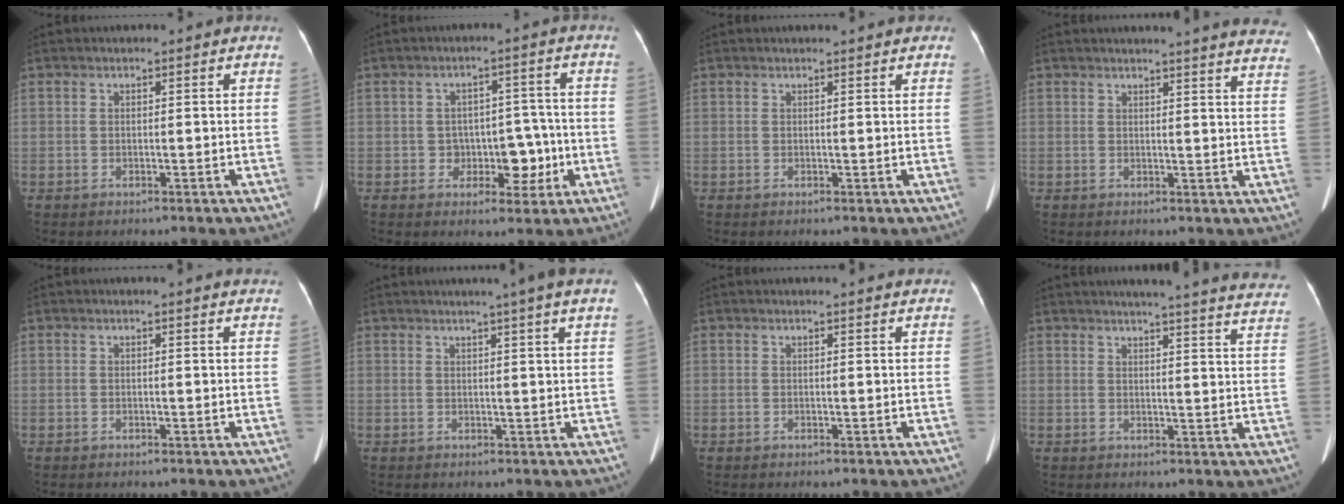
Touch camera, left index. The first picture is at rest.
{"total": 5.7, "force": [-1.6, 4.2, 3.5], "torque": [-0.035, 0.023, -0.015]}
{"total": 3.8, "force": [3.5, 0.6, 1.5], "torque": [-0.019, 0.015, 0.030]}
{"total": 18.2, "force": [17.3, 0.9, 5.6], "torque": [-0.057, -0.073, 0.177]}
{"total": 5.0, "force": [4.9, 0.3, 1.0], "torque": [-0.007, 0.000, 0.033]}
{"total": 6.2, "force": [5.0, -1.4, 3.4], "torque": [-0.040, 0.006, 0.050]}
{"total": 5.0, "force": [4.9, 0.3, 1.3], "torque": [-0.013, 0.012, 0.042]}
{"total": 25.7, "force": [24.0, 1.1, 9.3], "torque": [-0.120, -0.076, 0.262]}